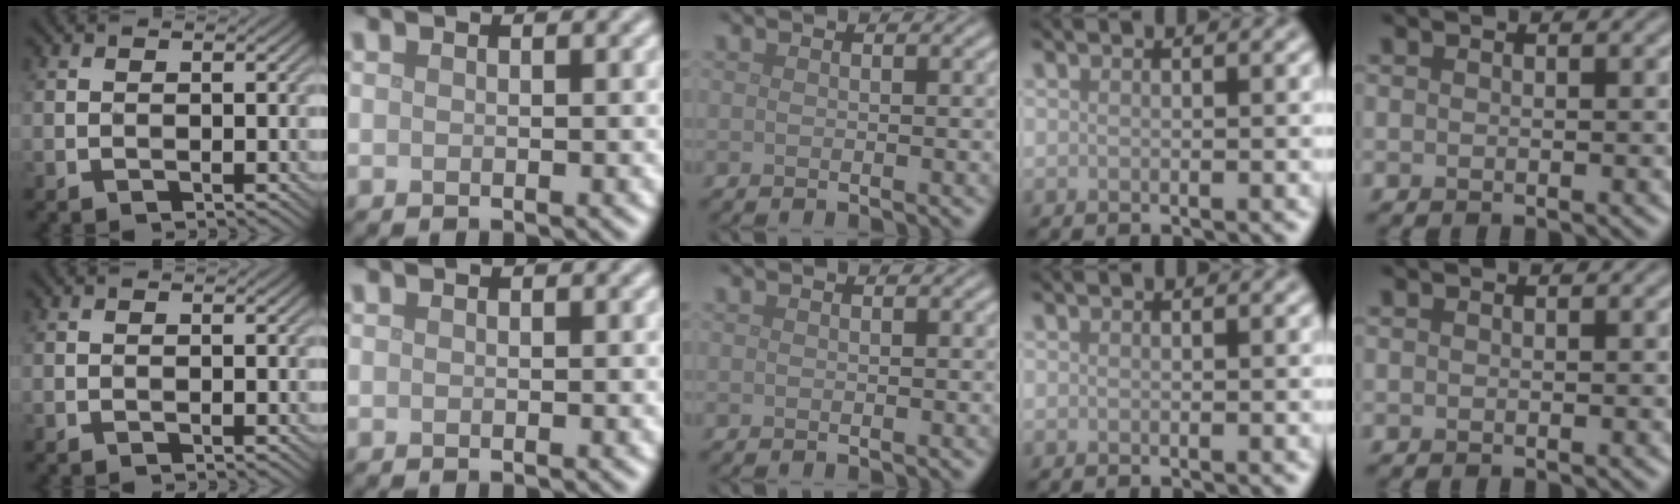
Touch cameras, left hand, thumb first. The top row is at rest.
{}